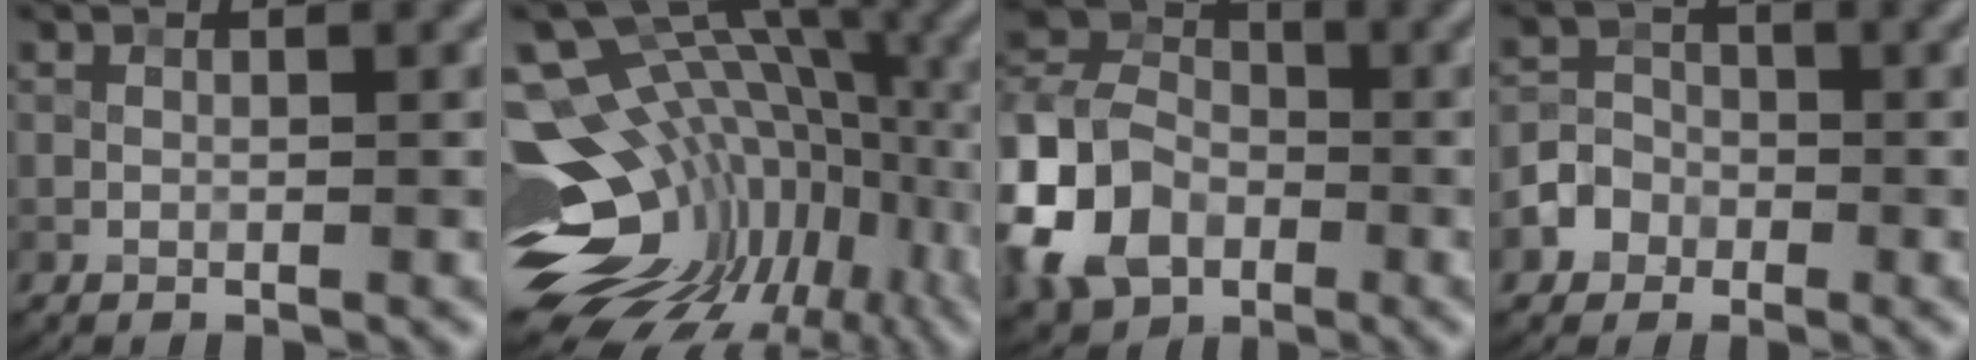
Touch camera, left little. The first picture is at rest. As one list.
[{"total": 16.1, "force": [-2.6, 11.1, 11.4], "torque": [-0.168, 0.015, -0.010]}, {"total": 9.8, "force": [-4.0, 7.1, 5.4], "torque": [-0.125, 0.002, -0.099]}, {"total": 3.4, "force": [-1.6, 2.9, 0.7], "torque": [0.005, 0.002, -0.034]}]